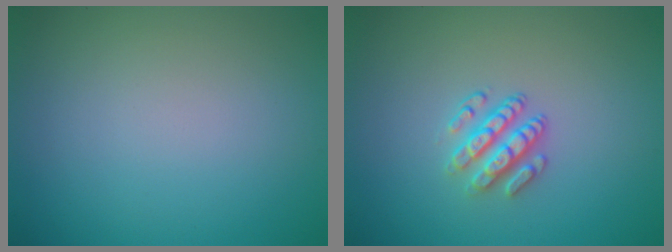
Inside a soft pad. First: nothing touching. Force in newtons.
{"total": 2.9, "press": 2.5, "slide": 1.6}